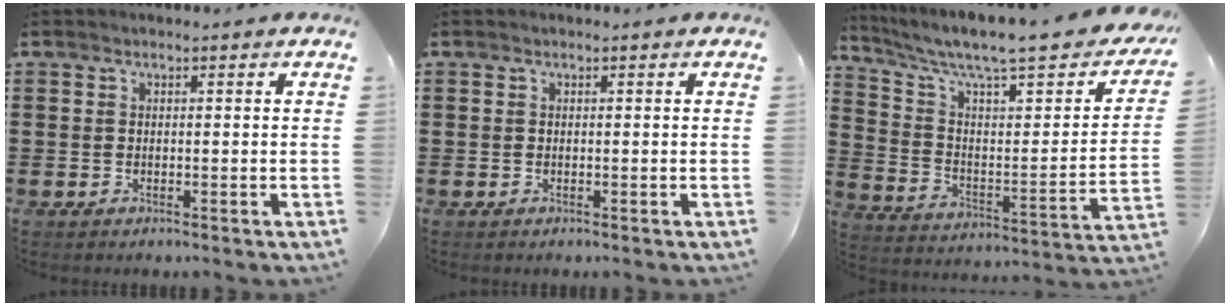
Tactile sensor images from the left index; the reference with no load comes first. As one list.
[{"total": 0.0}, {"total": 7.9, "force": [6.2, 1.1, 4.8], "torque": [-0.114, -0.049, 0.098]}]